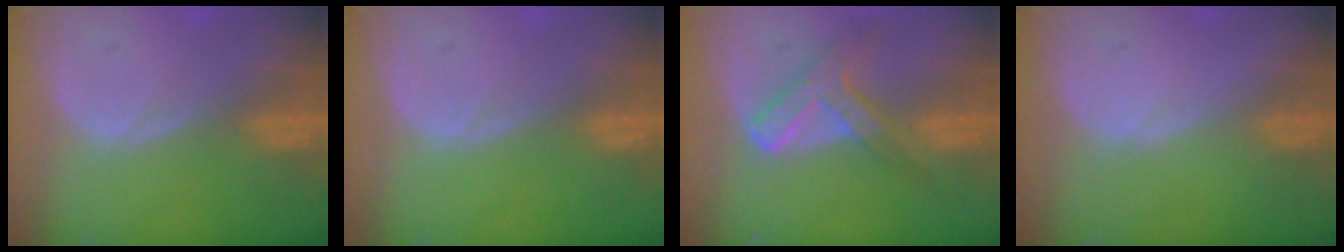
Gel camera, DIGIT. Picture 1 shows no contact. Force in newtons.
{"total": 0.0}
{"total": 7.3, "press": 6.2, "slide": 3.8}
{"total": 0.0}